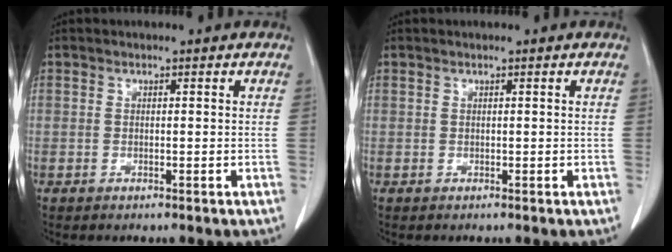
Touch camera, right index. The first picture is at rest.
{"total": 0.0}